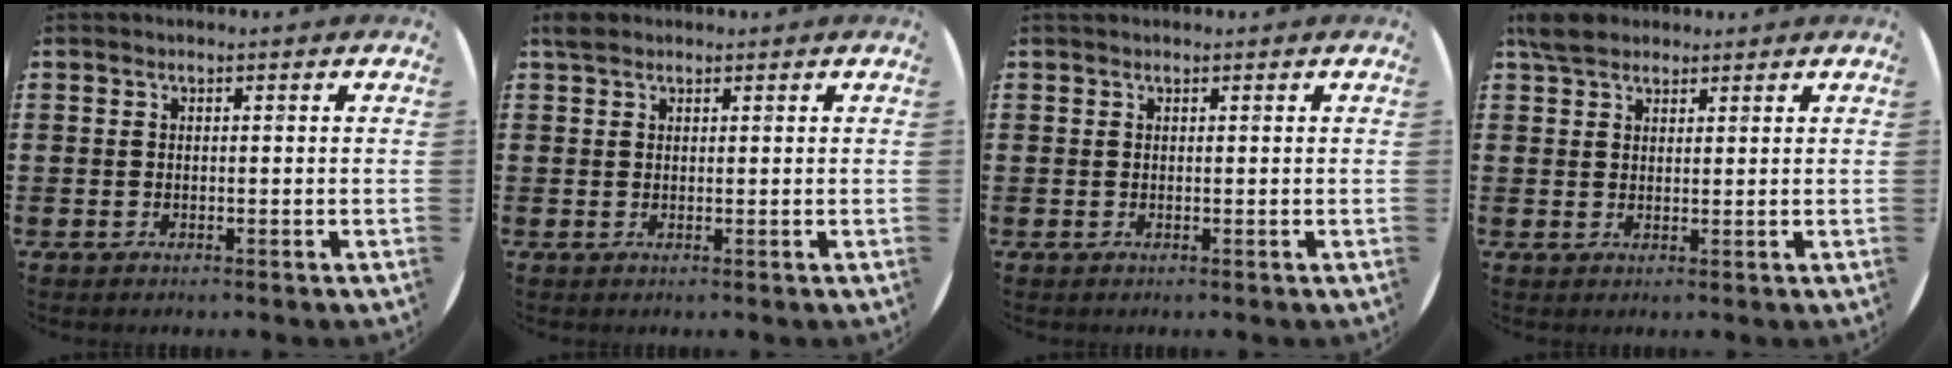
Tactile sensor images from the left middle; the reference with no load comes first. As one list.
[{"total": 1.3, "force": [1.1, 0.5, 0.4], "torque": [-0.002, 0.001, 0.019]}, {"total": 0.0}, {"total": 3.7, "force": [3.2, 1.5, 1.2], "torque": [-0.024, 0.001, 0.060]}]